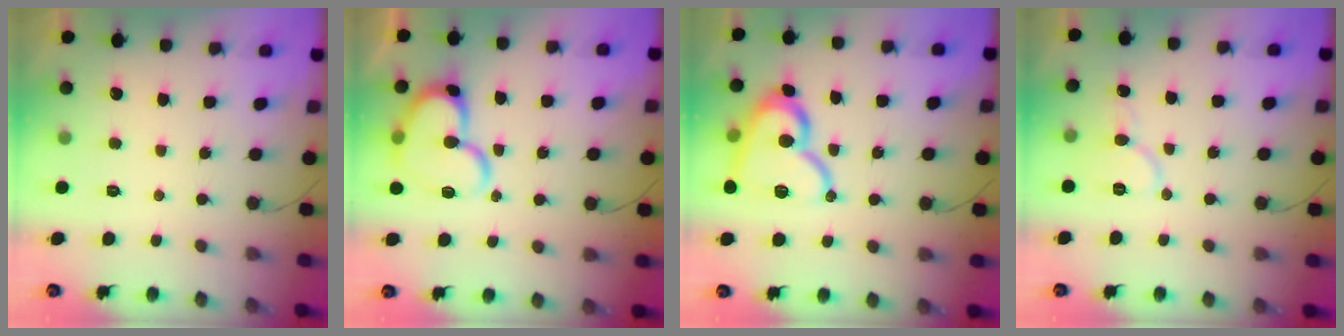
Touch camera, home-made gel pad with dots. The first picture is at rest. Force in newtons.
{"total": 16.8, "press": 16.7, "slide": 1.6}
{"total": 17.0, "press": 17.0, "slide": 1.4}
{"total": 7.3, "press": 7.2, "slide": 0.7}